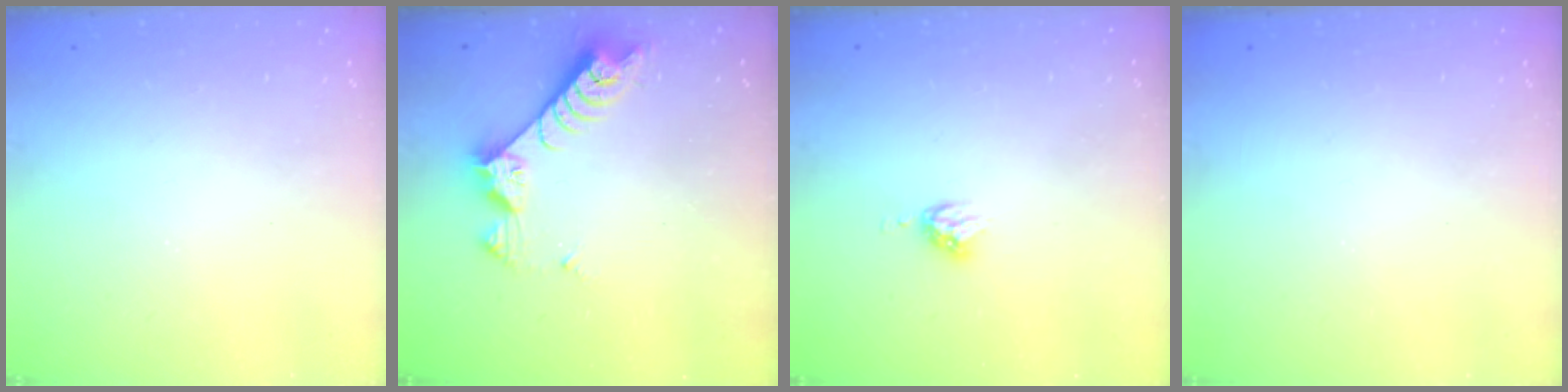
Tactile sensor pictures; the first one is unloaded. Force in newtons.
{"total": 7.7, "press": 7.6, "slide": 1.2}
{"total": 4.8, "press": 4.7, "slide": 0.7}
{"total": 0.0}